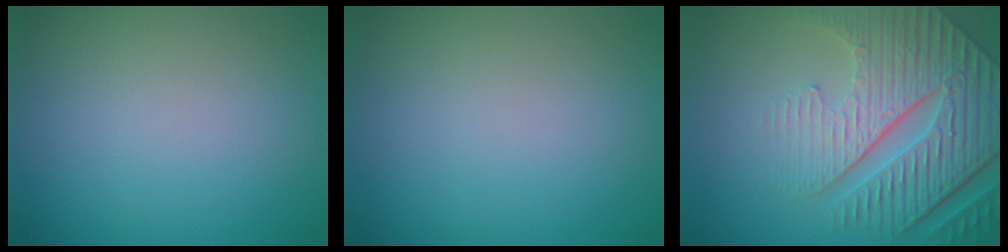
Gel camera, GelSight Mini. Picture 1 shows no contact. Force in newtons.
{"total": 0.0}
{"total": 7.6, "press": 6.0, "slide": 4.7}